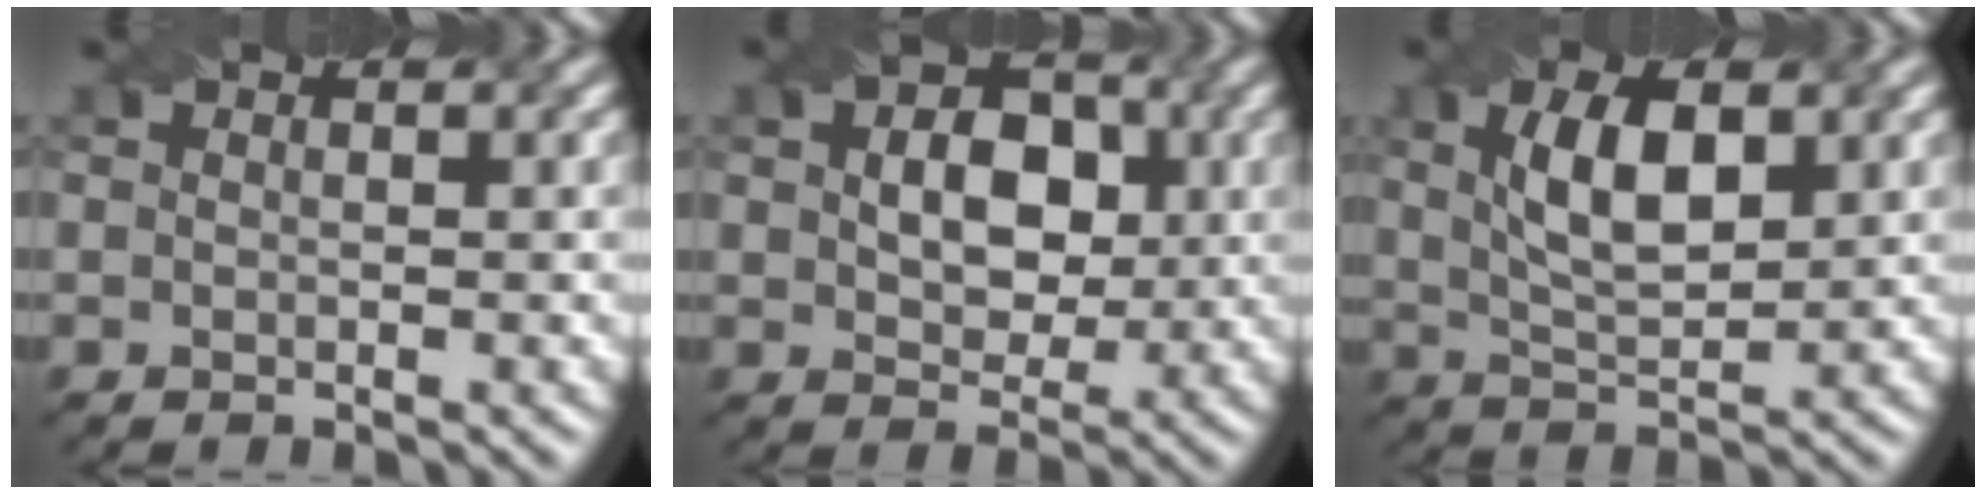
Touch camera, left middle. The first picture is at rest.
{"total": 5.0, "force": [0.1, 3.9, 3.1], "torque": [-0.050, 0.005, 0.012]}
{"total": 4.9, "force": [1.1, 2.3, 4.1], "torque": [-0.076, 0.006, 0.036]}